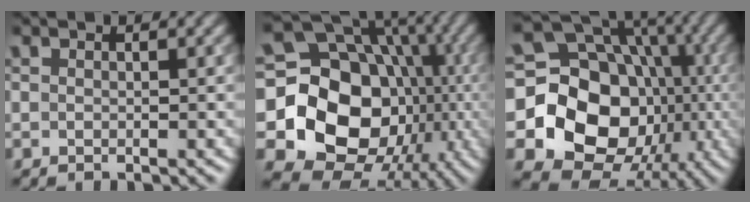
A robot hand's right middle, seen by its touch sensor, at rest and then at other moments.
{"total": 18.4, "force": [-2.3, 15.6, 9.5], "torque": [-0.141, -0.017, -0.052]}
{"total": 17.3, "force": [-2.8, 14.7, 8.7], "torque": [-0.128, -0.019, -0.059]}